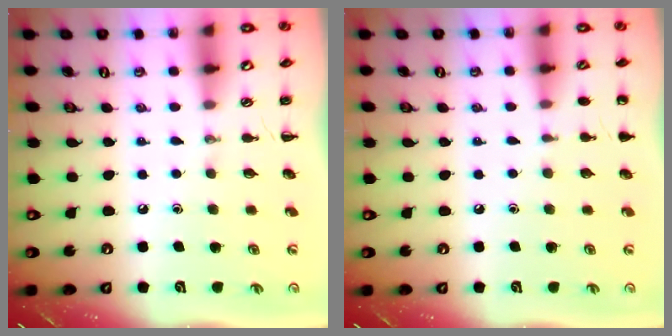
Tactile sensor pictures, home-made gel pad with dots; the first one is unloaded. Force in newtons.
{"total": 4.0, "press": 3.9, "slide": 1.1}